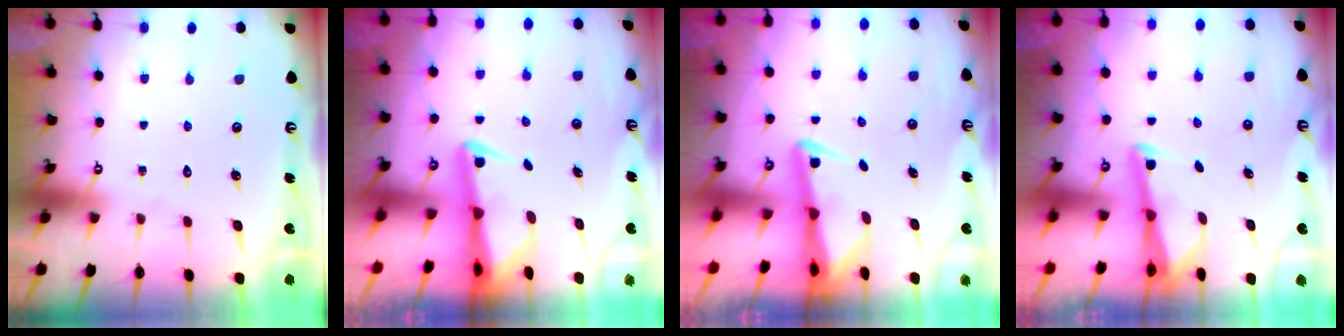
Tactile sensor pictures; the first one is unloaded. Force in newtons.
{"total": 2.9, "press": 2.8, "slide": 0.7}
{"total": 2.8, "press": 2.7, "slide": 0.6}
{"total": 2.9, "press": 2.9, "slide": 0.2}